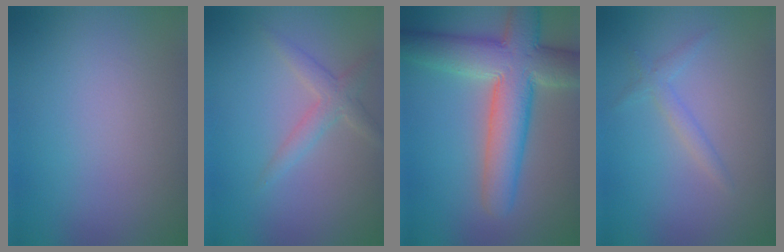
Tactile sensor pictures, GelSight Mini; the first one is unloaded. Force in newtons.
{"total": 2.1, "press": 2.1, "slide": 0.1}
{"total": 9.3, "press": 9.2, "slide": 0.5}
{"total": 1.3, "press": 1.3, "slide": 0.1}